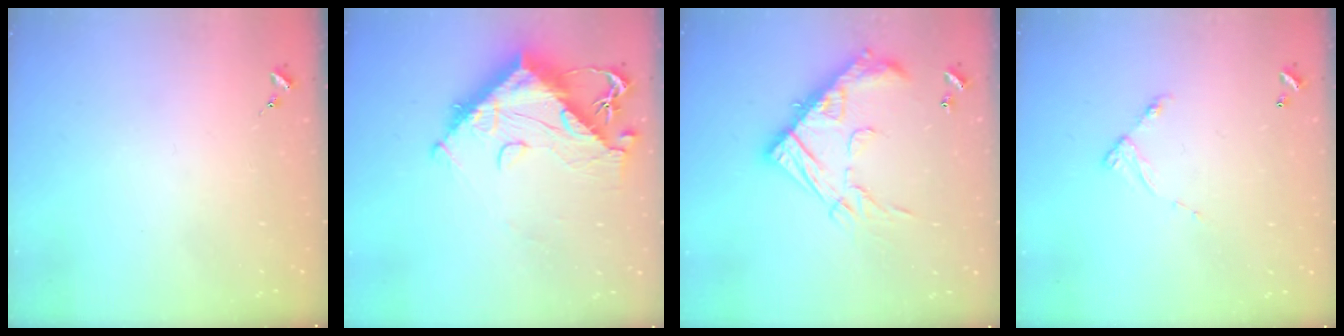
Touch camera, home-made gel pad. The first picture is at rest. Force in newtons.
{"total": 17.1, "press": 17.0, "slide": 1.9}
{"total": 21.7, "press": 21.6, "slide": 1.9}
{"total": 6.1, "press": 6.1, "slide": 0.5}